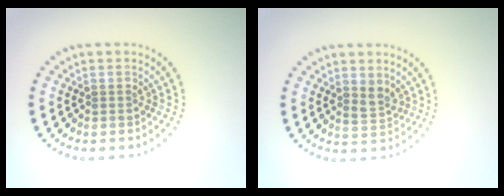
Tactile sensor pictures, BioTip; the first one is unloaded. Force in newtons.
{"total": 1.5, "press": 1.2, "slide": 0.8}